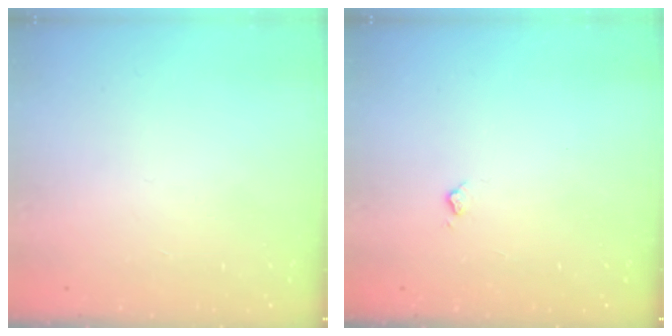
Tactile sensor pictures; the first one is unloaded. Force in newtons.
{"total": 3.4, "press": 3.4, "slide": 0.6}